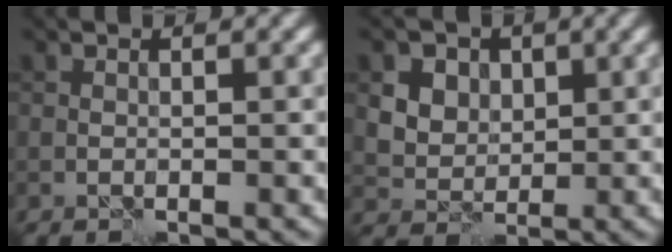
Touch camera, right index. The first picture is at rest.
{"total": 7.8, "force": [3.5, 6.1, 3.4], "torque": [-0.071, 0.022, 0.052]}